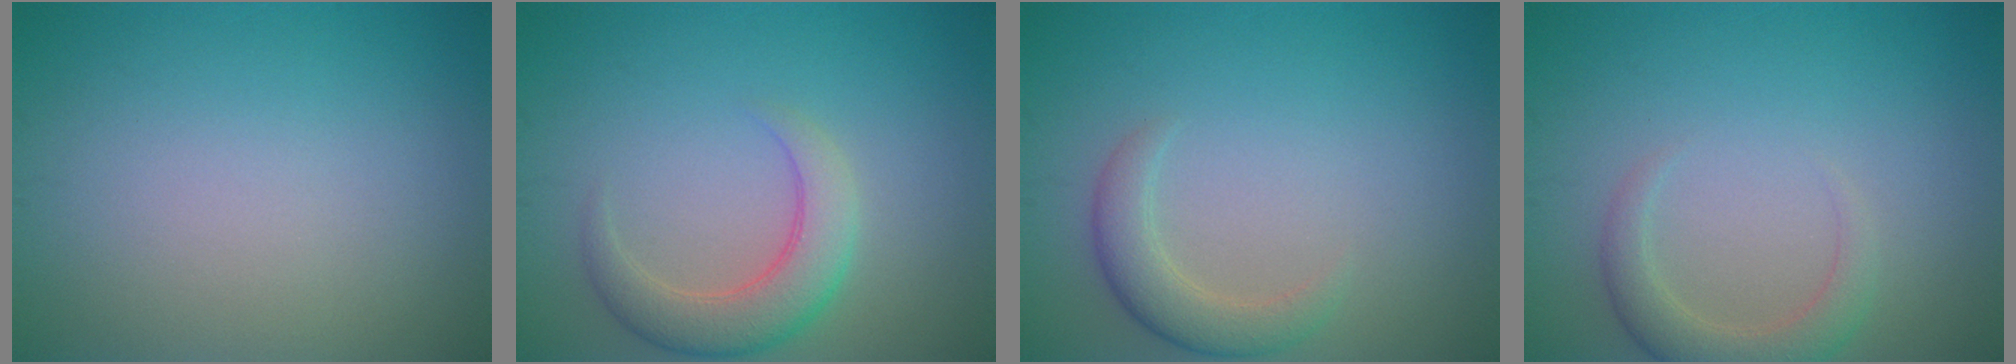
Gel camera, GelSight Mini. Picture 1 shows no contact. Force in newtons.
{"total": 4.1, "press": 4.1, "slide": 0.6}
{"total": 2.8, "press": 2.8, "slide": 0.0}
{"total": 2.8, "press": 2.8, "slide": 0.4}